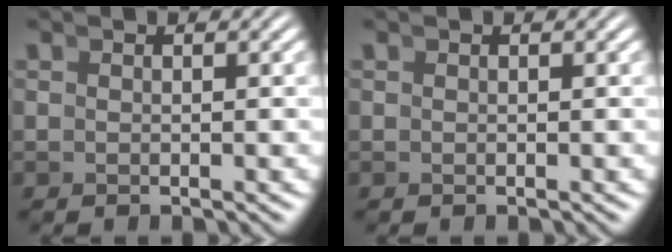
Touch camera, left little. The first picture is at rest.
{"total": 0.0}